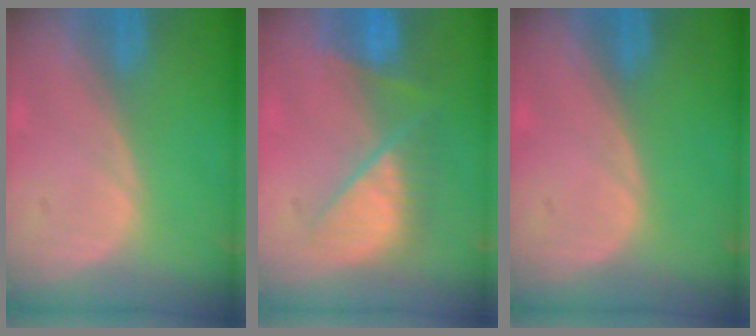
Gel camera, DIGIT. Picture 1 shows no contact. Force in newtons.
{"total": 8.2, "press": 7.7, "slide": 2.9}
{"total": 0.0}